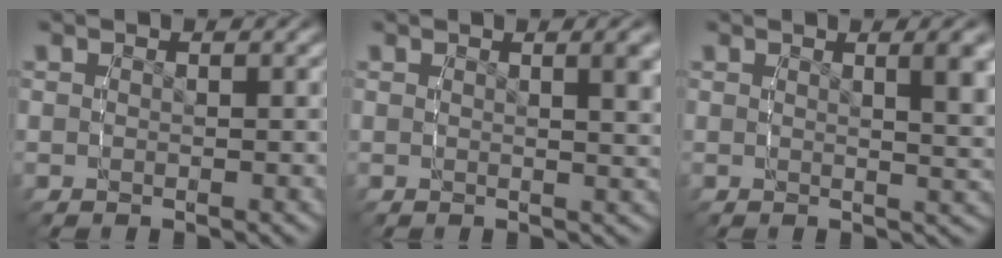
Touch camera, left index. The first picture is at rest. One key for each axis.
{"total": 1.9, "fx": 0.9, "fy": -0.3, "fz": 1.7, "tx": -0.021, "ty": -0.005, "tz": 0.017}
{"total": 3.1, "fx": 1.3, "fy": 0.0, "fz": 2.8, "tx": -0.034, "ty": -0.006, "tz": 0.025}